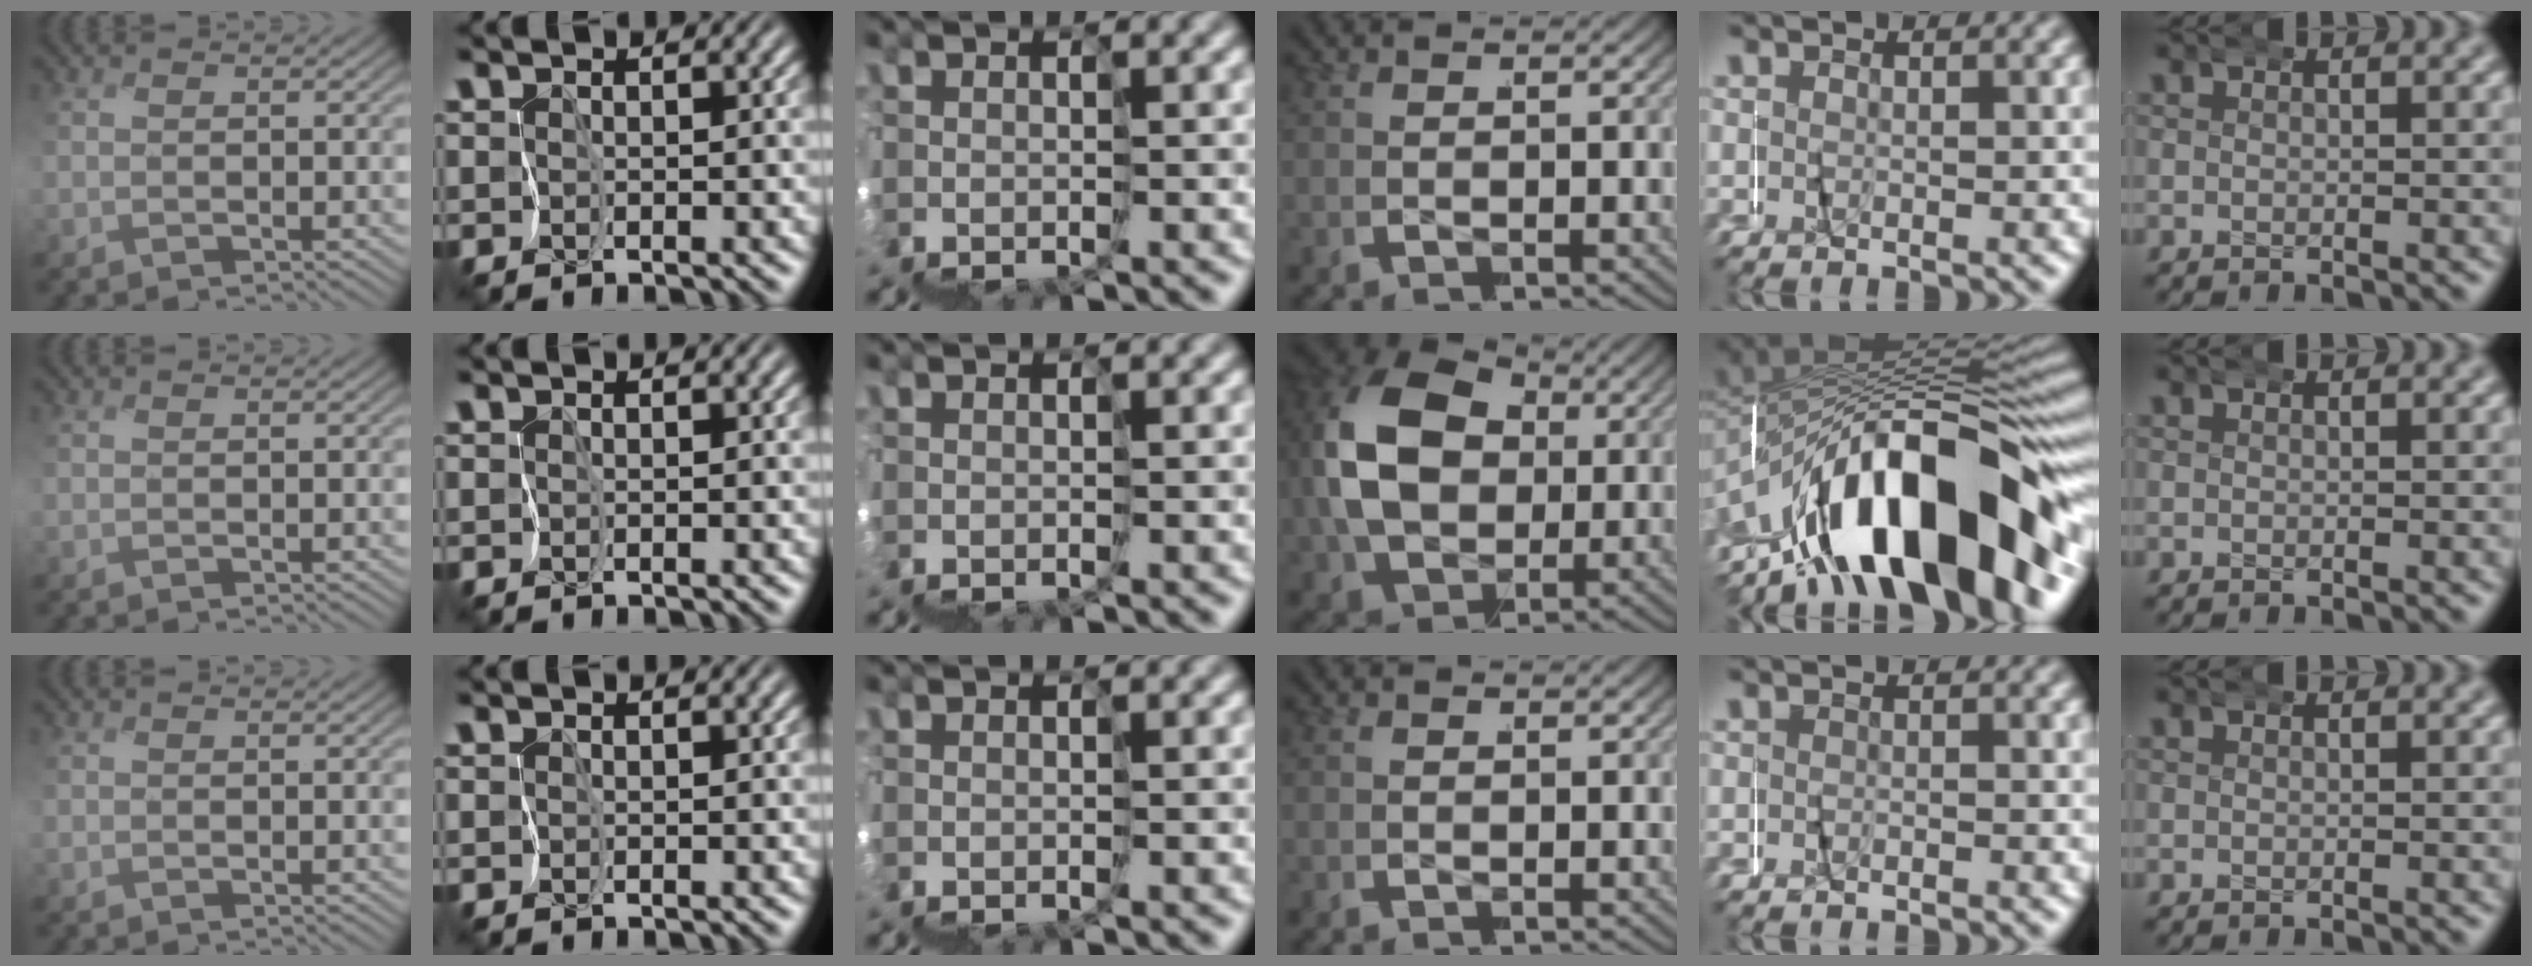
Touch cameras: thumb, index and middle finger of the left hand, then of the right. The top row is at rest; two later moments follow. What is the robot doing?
{"motion": "wrap", "object": "napkin"}